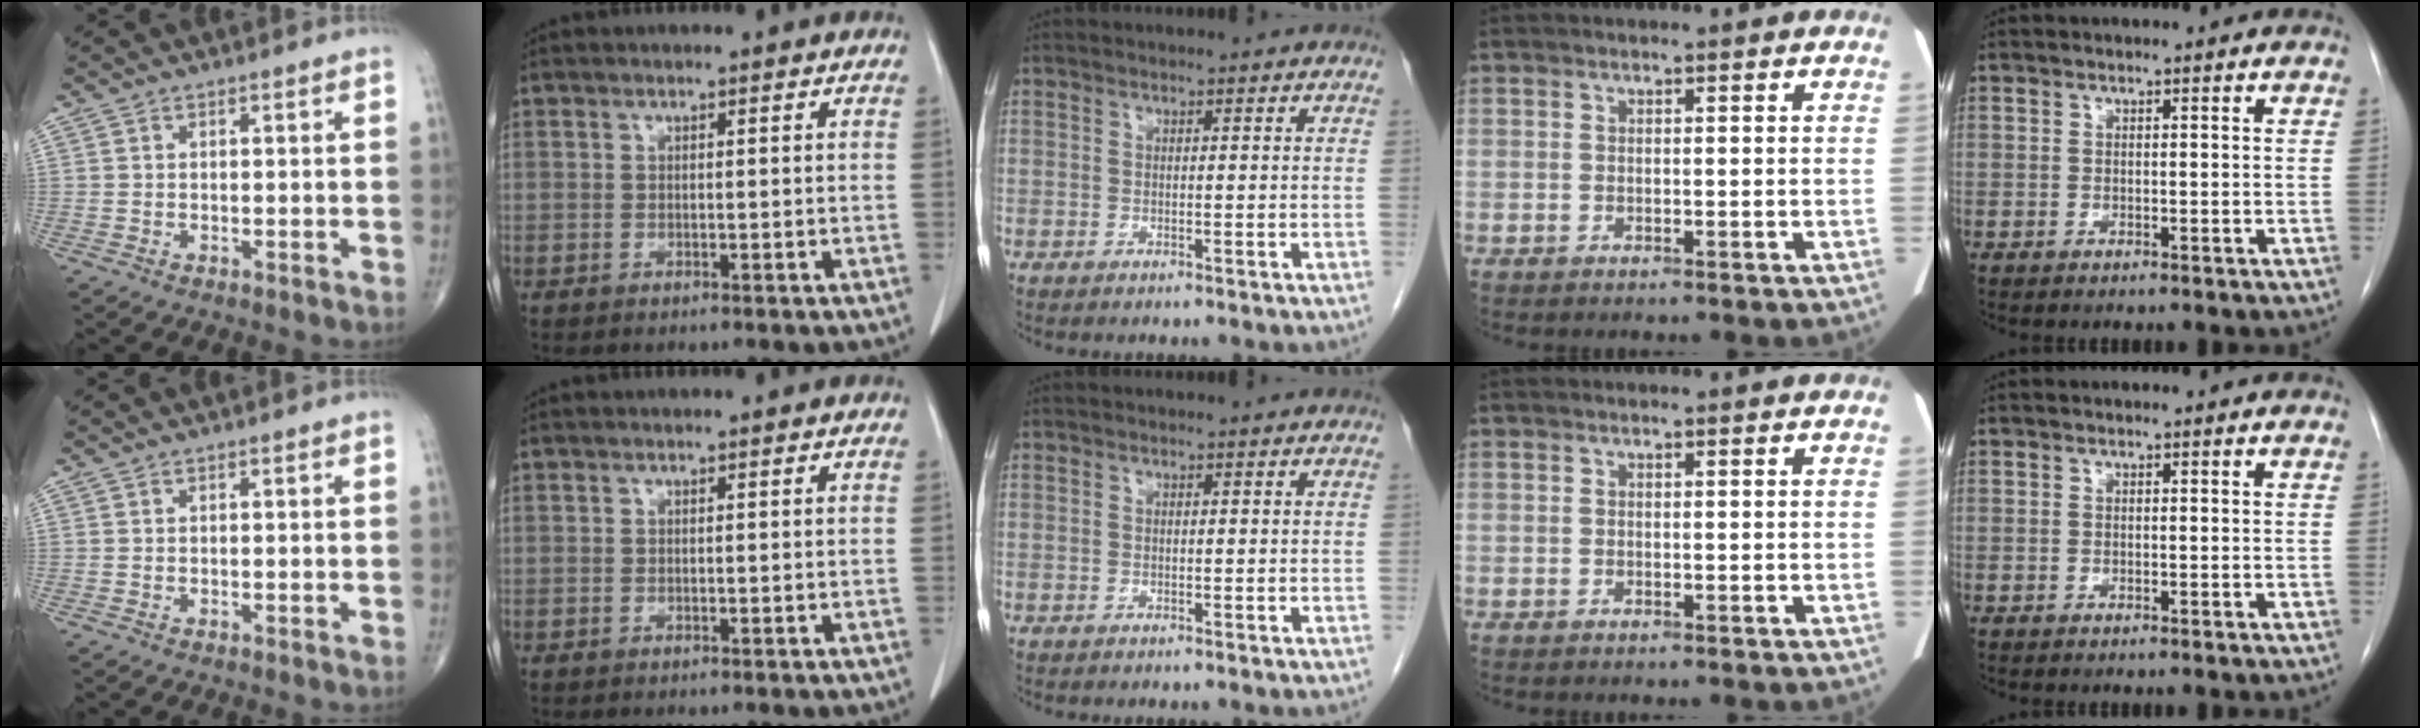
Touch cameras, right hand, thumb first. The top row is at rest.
{}